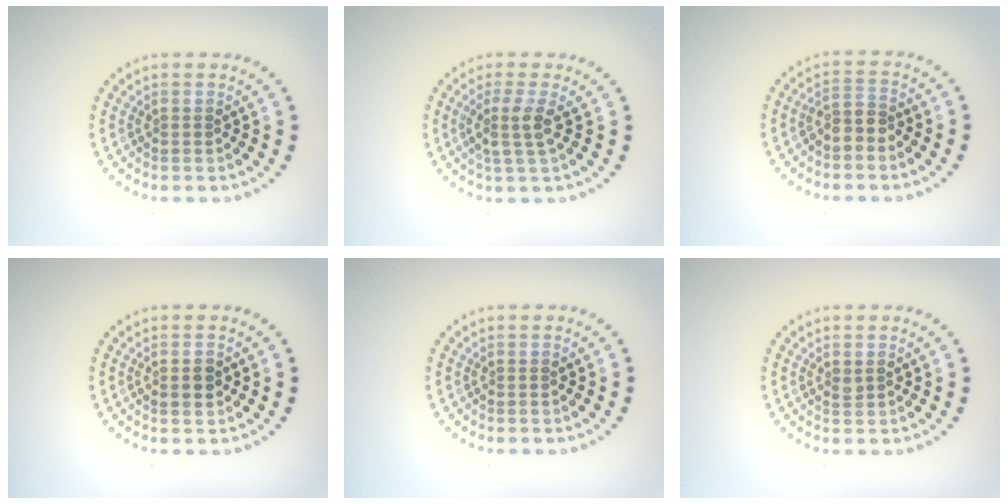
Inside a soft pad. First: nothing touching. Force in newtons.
{"total": 2.2, "press": 1.8, "slide": 1.3}
{"total": 2.2, "press": 1.9, "slide": 1.2}
{"total": 1.2, "press": 1.2, "slide": 0.1}
{"total": 0.0}
{"total": 0.6, "press": 0.6, "slide": 0.2}